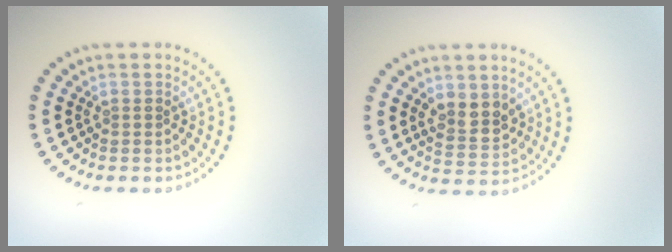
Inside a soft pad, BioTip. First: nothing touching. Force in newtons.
{"total": 2.8, "press": 2.7, "slide": 0.9}